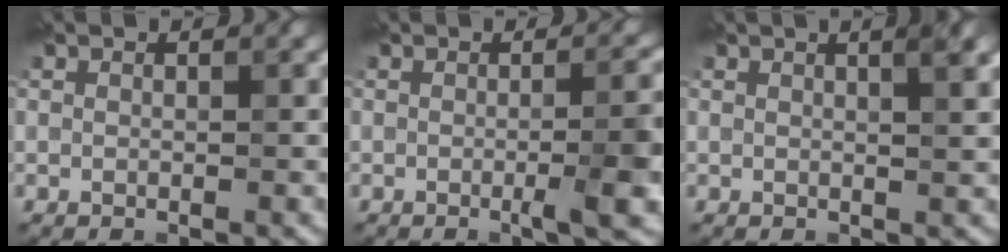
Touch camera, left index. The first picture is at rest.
{"total": 5.2, "force": [-0.8, 1.2, 5.0], "torque": [-0.062, 0.001, -0.017]}
{"total": 2.6, "force": [1.2, 0.7, 2.2], "torque": [-0.020, 0.007, 0.004]}